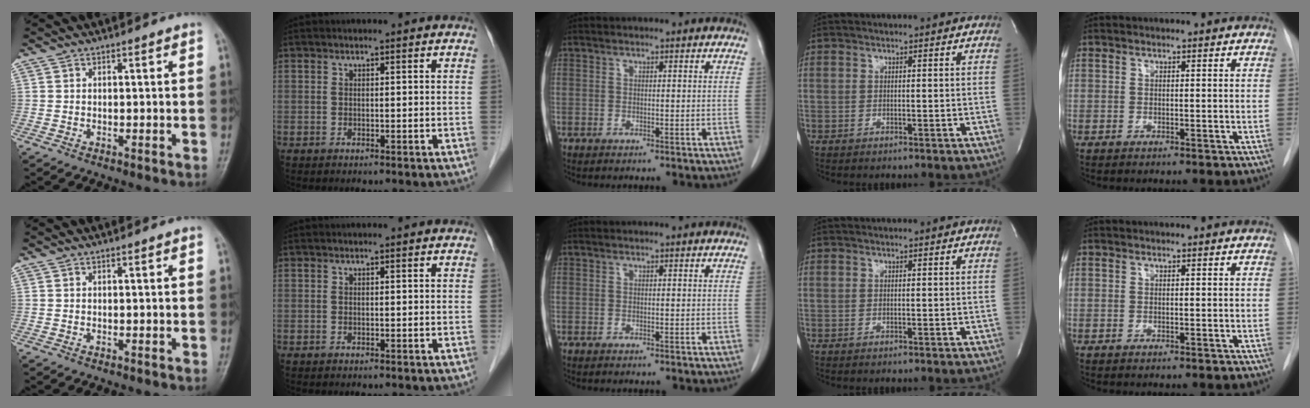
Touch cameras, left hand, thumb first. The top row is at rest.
{}